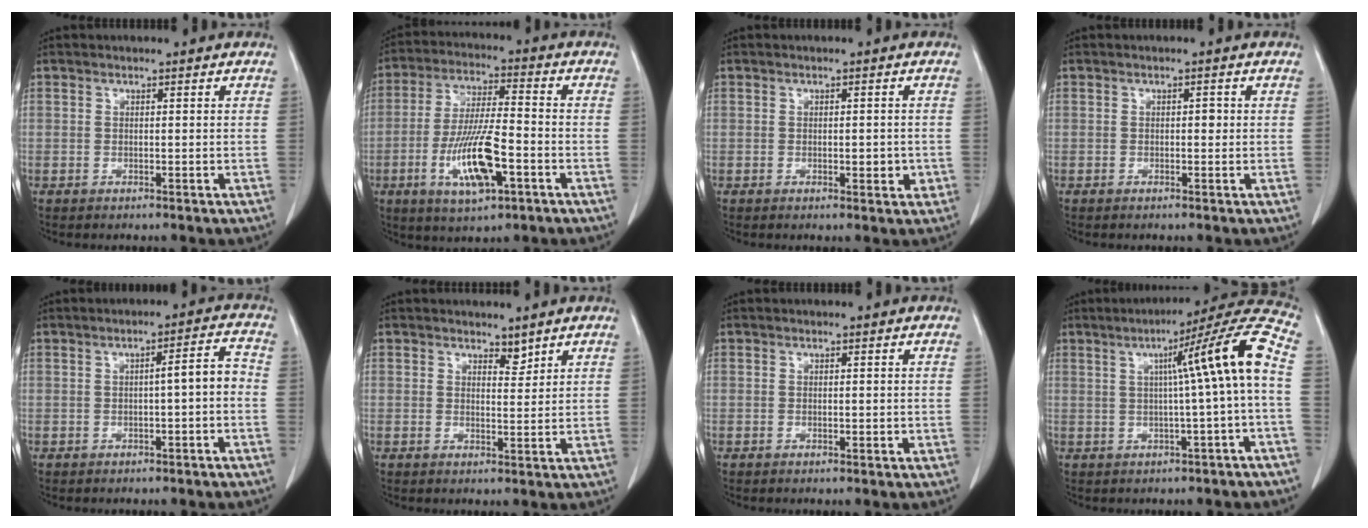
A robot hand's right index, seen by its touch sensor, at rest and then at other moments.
{"total": 12.9, "force": [-4.5, 3.2, 11.7], "torque": [-0.233, -0.007, -0.076]}
{"total": 3.2, "force": [-0.6, 1.5, 2.8], "torque": [-0.039, 0.002, -0.003]}
{"total": 1.5, "force": [0.0, 0.8, 1.2], "torque": [-0.022, 0.009, 0.000]}
{"total": 4.8, "force": [-0.6, 0.9, 4.6], "torque": [-0.069, 0.022, -0.005]}
{"total": 2.3, "force": [1.9, 1.0, 0.9], "torque": [-0.016, -0.004, 0.035]}
{"total": 1.1, "force": [-0.2, 0.6, 0.9], "torque": [-0.021, 0.000, 0.000]}
{"total": 12.9, "force": [0.7, -1.0, 12.9], "torque": [-0.176, 0.031, 0.008]}